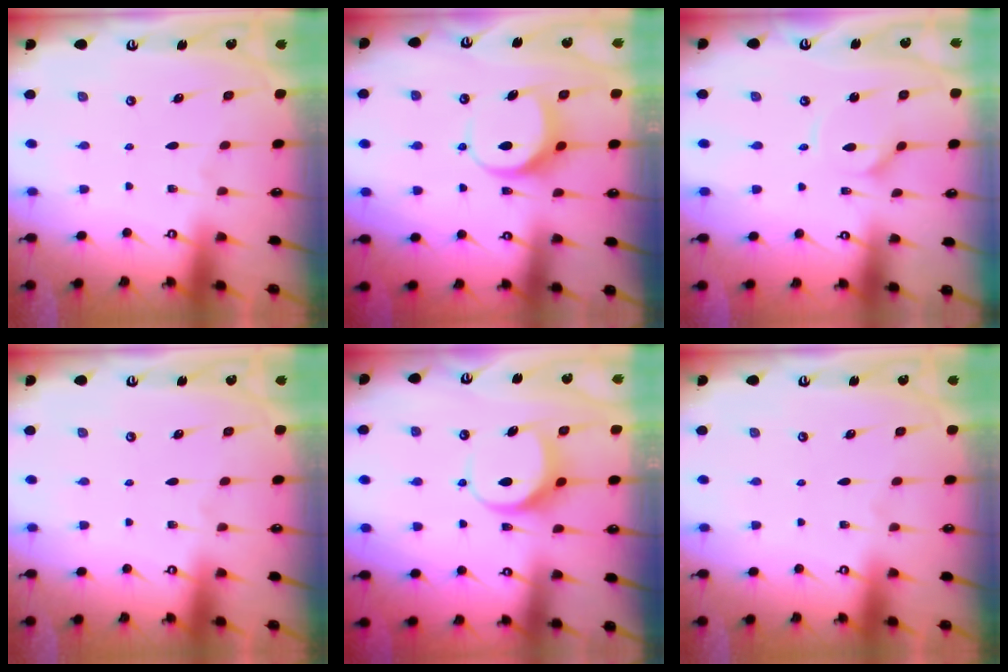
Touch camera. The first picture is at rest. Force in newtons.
{"total": 7.4, "press": 7.4, "slide": 1.1}
{"total": 2.4, "press": 2.4, "slide": 0.3}
{"total": 0.0}
{"total": 7.4, "press": 7.4, "slide": 1.1}
{"total": 0.0}